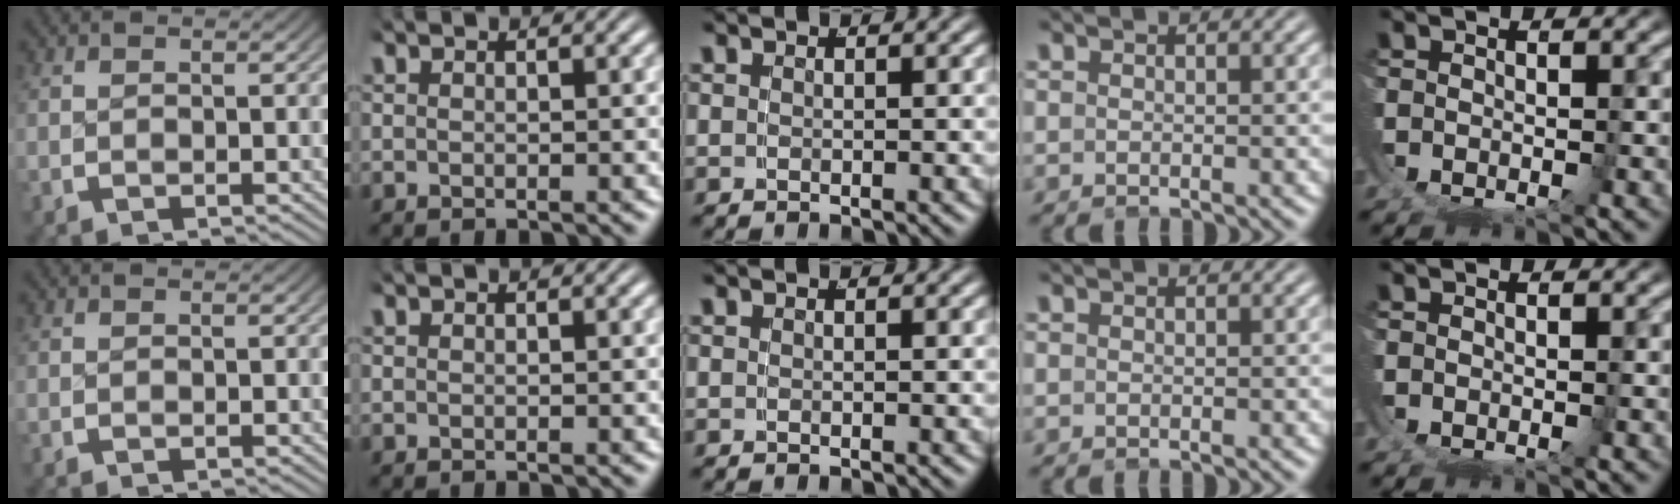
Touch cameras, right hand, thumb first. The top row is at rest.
{}